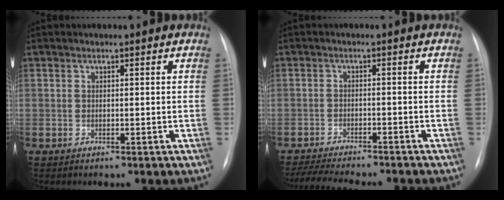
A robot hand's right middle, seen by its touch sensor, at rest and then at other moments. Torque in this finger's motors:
{"motor_torque": [0.59, -0.67, 0.05, 0.02]}